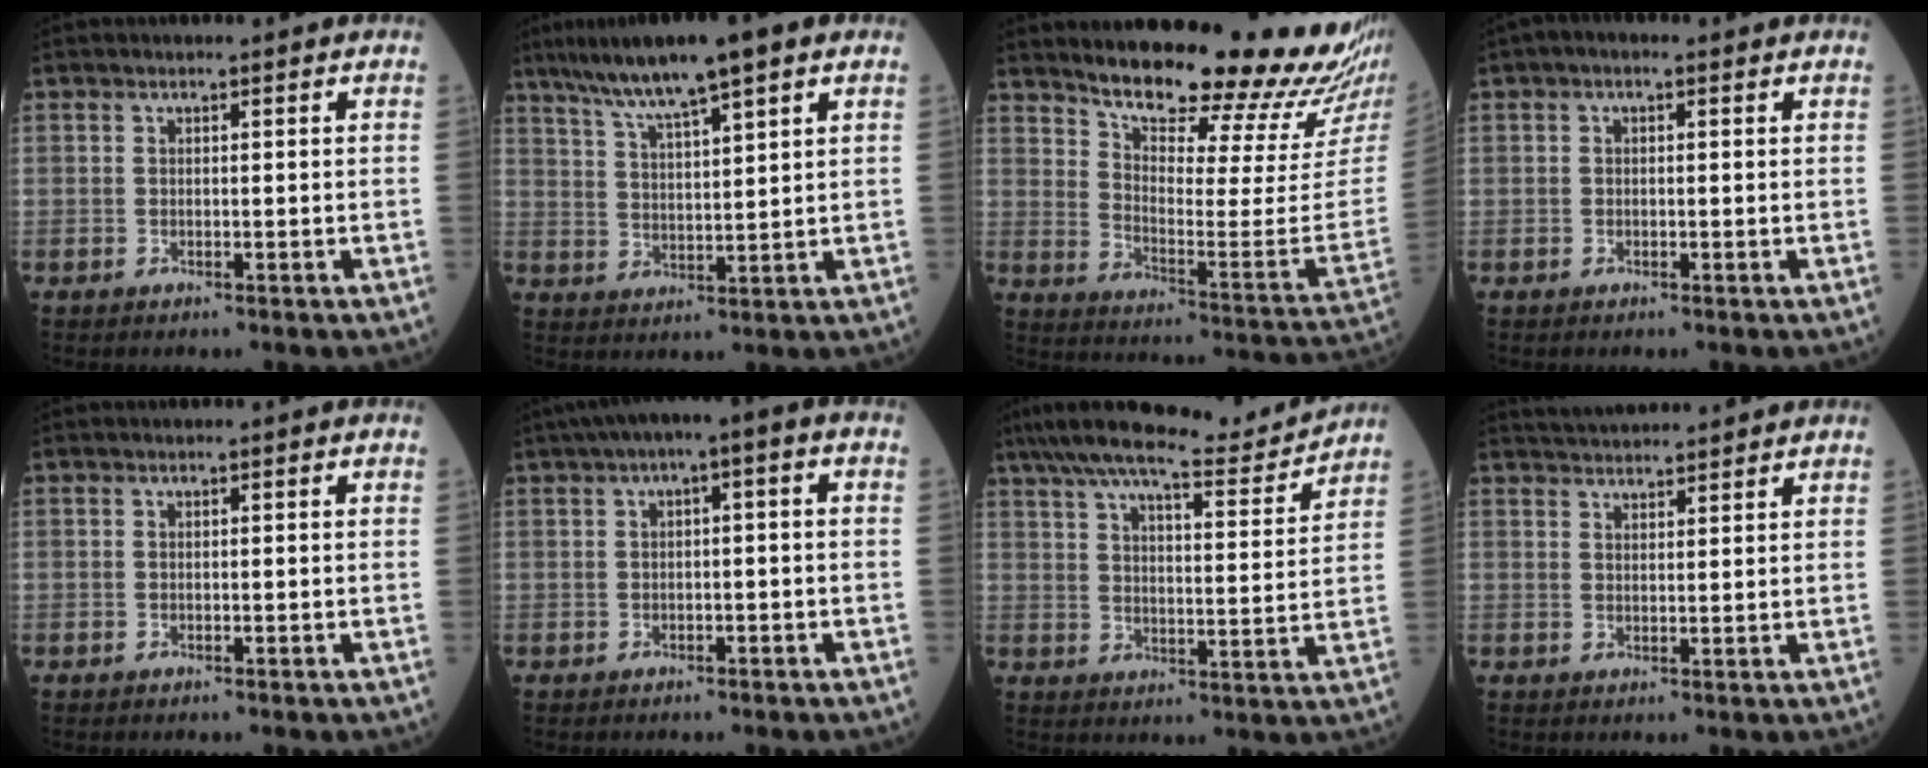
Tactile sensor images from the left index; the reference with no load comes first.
{"total": 11.4, "force": [7.9, 0.8, 8.2], "torque": [-0.138, 0.022, 0.133]}
{"total": 24.0, "force": [21.3, 1.1, 11.0], "torque": [-0.167, -0.106, 0.278]}
{"total": 1.7, "force": [0.7, 0.8, 1.4], "torque": [-0.028, 0.013, 0.006]}
{"total": 0.0}
{"total": 5.4, "force": [1.1, 1.3, 5.1], "torque": [-0.080, 0.034, 0.008]}
{"total": 13.2, "force": [12.4, 0.1, 4.6], "torque": [-0.078, -0.014, 0.182]}
{"total": 8.2, "force": [7.9, 0.5, 2.4], "torque": [-0.040, 0.029, 0.114]}